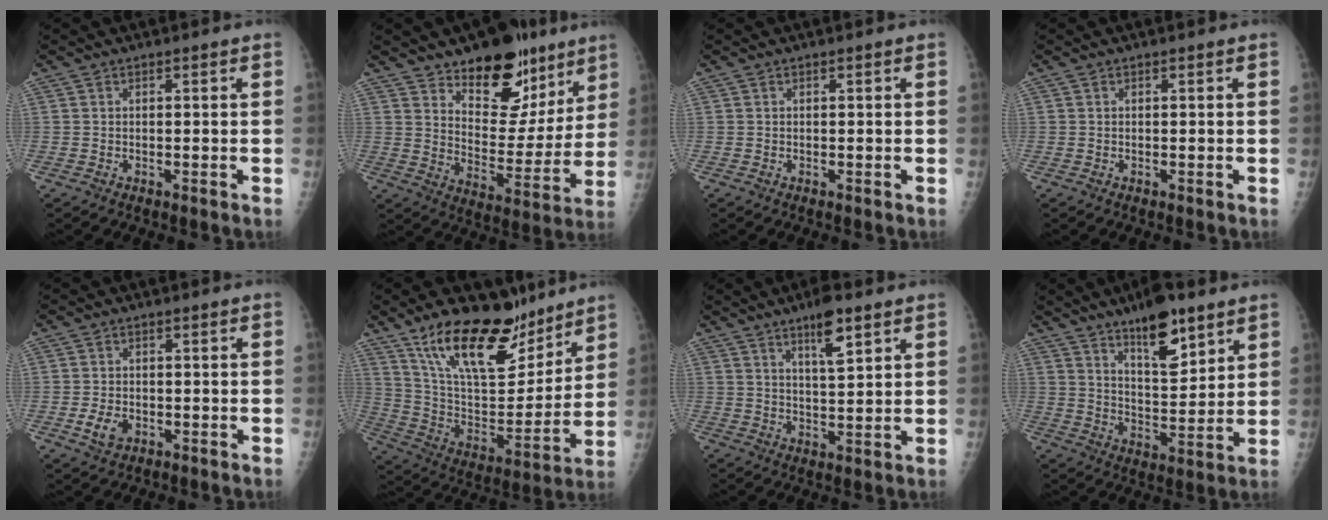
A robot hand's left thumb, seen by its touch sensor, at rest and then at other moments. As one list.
[{"total": 18.4, "force": [12.3, 9.8, 9.6], "torque": [-0.073, -0.081, 0.187]}, {"total": 0.0}, {"total": 0.0}, {"total": 3.7, "force": [-1.1, 2.6, 2.3], "torque": [-0.040, 0.001, -0.016]}, {"total": 22.9, "force": [15.9, 9.7, 13.3], "torque": [-0.177, -0.080, 0.275]}, {"total": 7.2, "force": [4.4, 1.7, 5.5], "torque": [-0.083, -0.026, 0.073]}, {"total": 12.5, "force": [8.0, 4.4, 8.6], "torque": [-0.110, -0.052, 0.132]}]